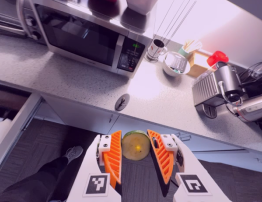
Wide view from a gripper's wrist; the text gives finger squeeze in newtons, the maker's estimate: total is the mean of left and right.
{"total": 9.4, "left": 9.6, "right": 9.2}